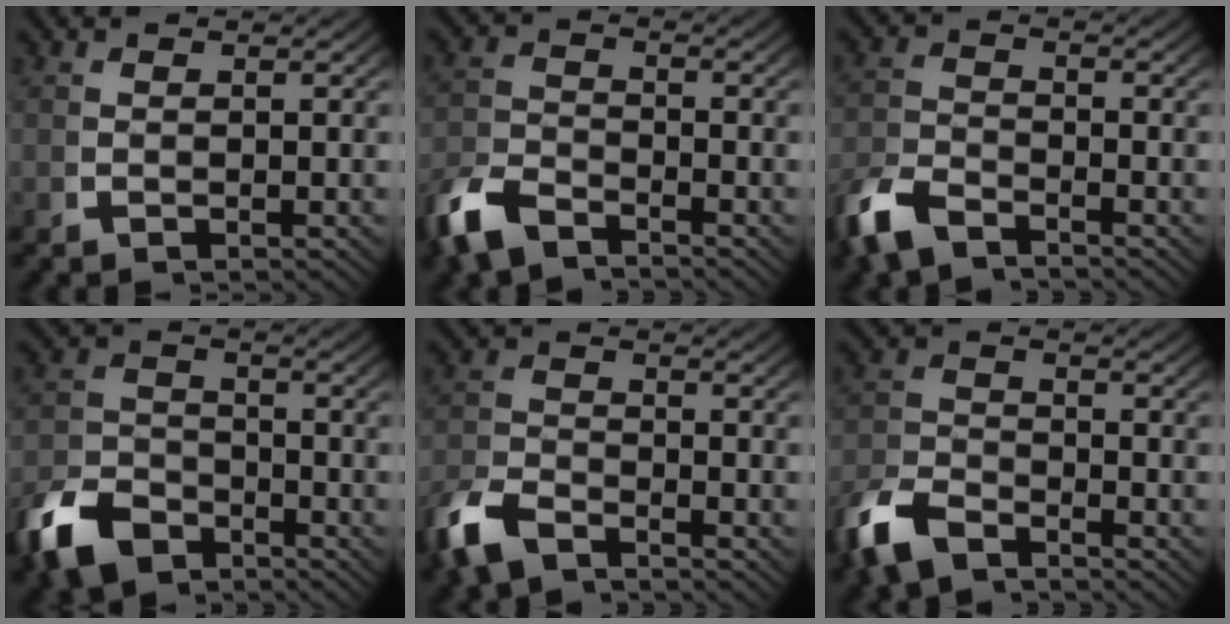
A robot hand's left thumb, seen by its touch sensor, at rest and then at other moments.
{"total": 4.4, "force": [-3.6, 2.0, 1.6], "torque": [-0.036, -0.012, -0.064]}
{"total": 4.0, "force": [-3.2, 1.7, 1.4], "torque": [-0.035, -0.010, -0.060]}
{"total": 7.5, "force": [-5.0, 4.8, 3.0], "torque": [-0.050, -0.030, -0.079]}
{"total": 4.0, "force": [-3.2, 1.8, 1.5], "torque": [-0.036, -0.011, -0.059]}
{"total": 4.4, "force": [-3.6, 2.0, 1.7], "torque": [-0.039, -0.013, -0.063]}